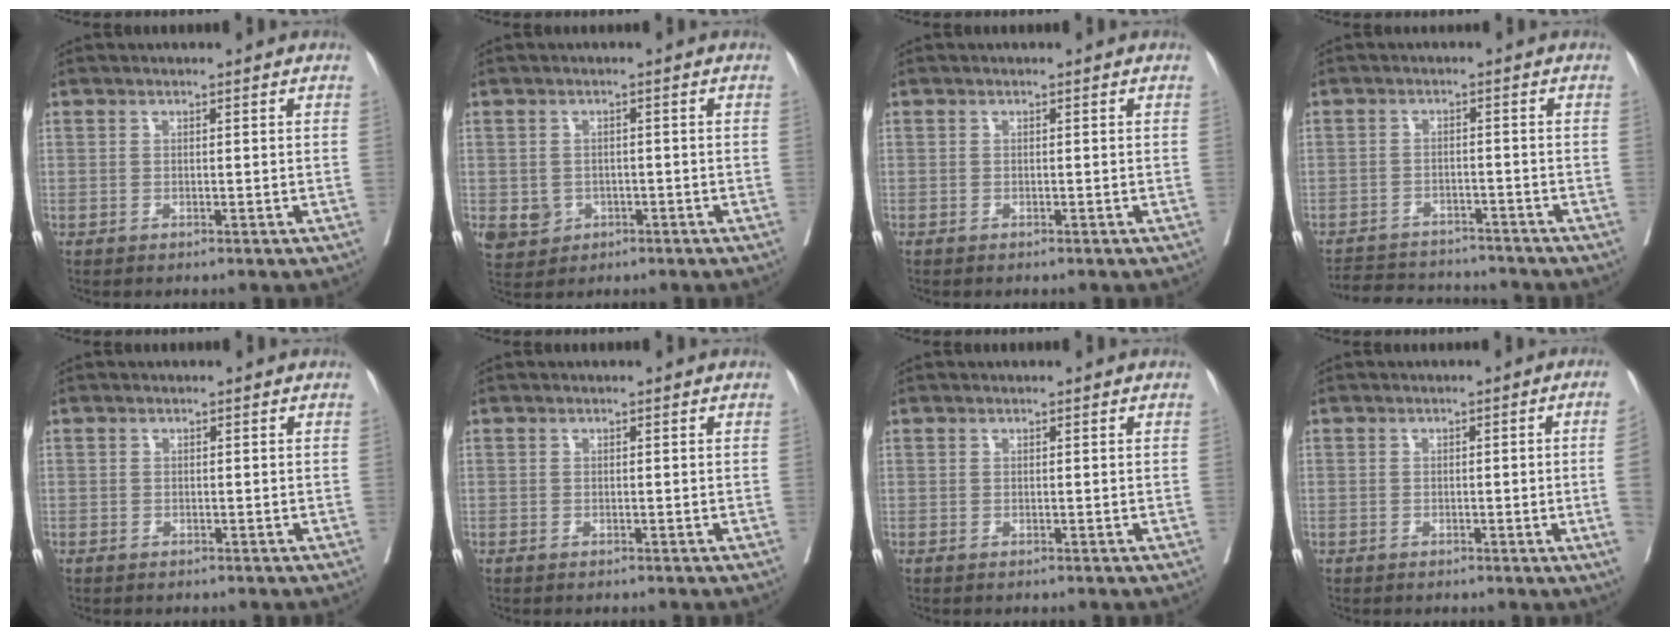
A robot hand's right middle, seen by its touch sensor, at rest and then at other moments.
{"total": 5.6, "force": [-1.8, 5.2, 1.5], "torque": [-0.030, 0.000, -0.017]}
{"total": 0.0}
{"total": 8.5, "force": [-8.1, 2.2, 1.2], "torque": [-0.016, 0.005, -0.119]}
{"total": 1.3, "force": [-0.3, 1.2, -0.1], "torque": [0.007, 0.007, -0.009]}
{"total": 0.7, "force": [-0.2, 0.7, -0.1], "torque": [0.006, 0.007, -0.007]}
{"total": 0.0}
{"total": 4.1, "force": [-0.7, -0.5, 4.0], "torque": [-0.049, 0.004, -0.008]}